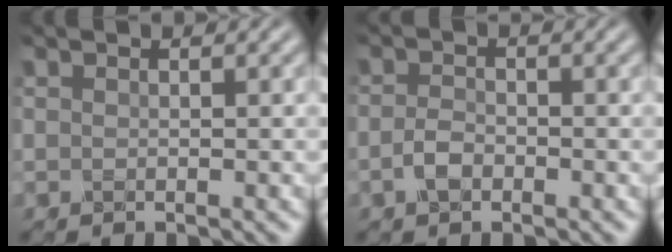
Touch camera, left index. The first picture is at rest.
{"total": 1.9, "force": [-1.2, 1.0, 1.0], "torque": [-0.023, -0.002, -0.031]}